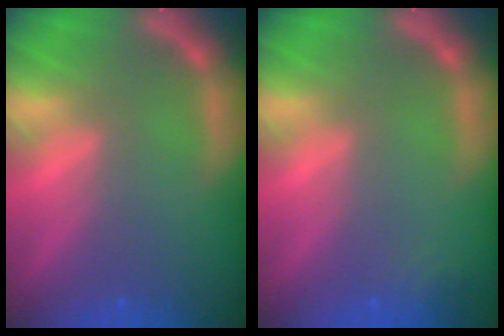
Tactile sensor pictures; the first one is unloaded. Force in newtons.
{"total": 1.4}